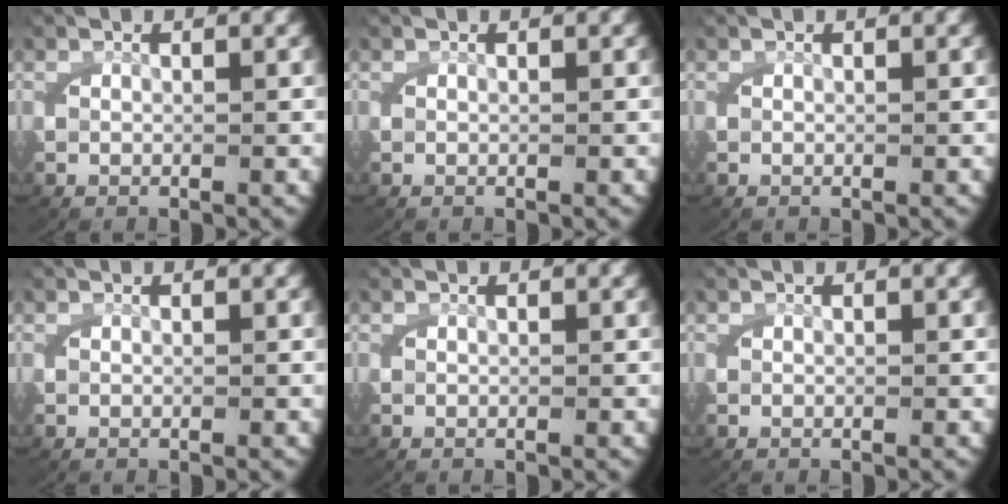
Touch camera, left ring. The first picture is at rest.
{"total": 0.0}
{"total": 0.0}
{"total": 0.0}
{"total": 0.0}
{"total": 0.0}